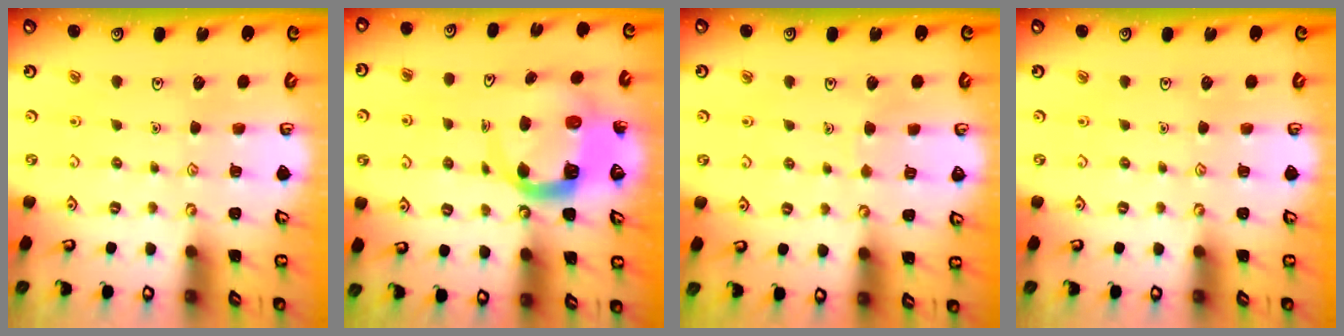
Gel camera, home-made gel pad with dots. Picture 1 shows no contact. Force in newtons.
{"total": 8.0, "press": 7.9, "slide": 1.0}
{"total": 2.4, "press": 2.4, "slide": 0.2}
{"total": 0.0}